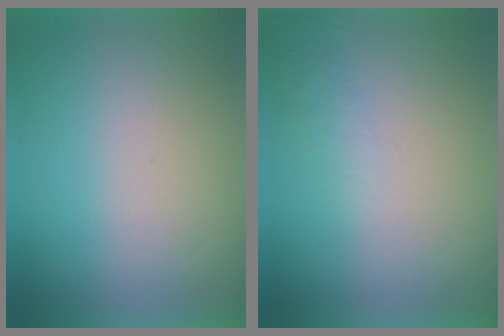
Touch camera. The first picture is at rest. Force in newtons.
{"total": 1.2}